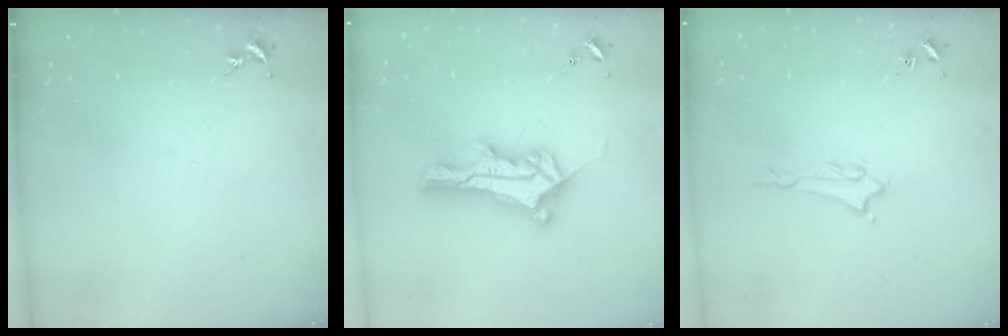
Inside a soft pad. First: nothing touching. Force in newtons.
{"total": 10.1, "press": 10.0, "slide": 0.7}
{"total": 1.3, "press": 1.3, "slide": 0.1}